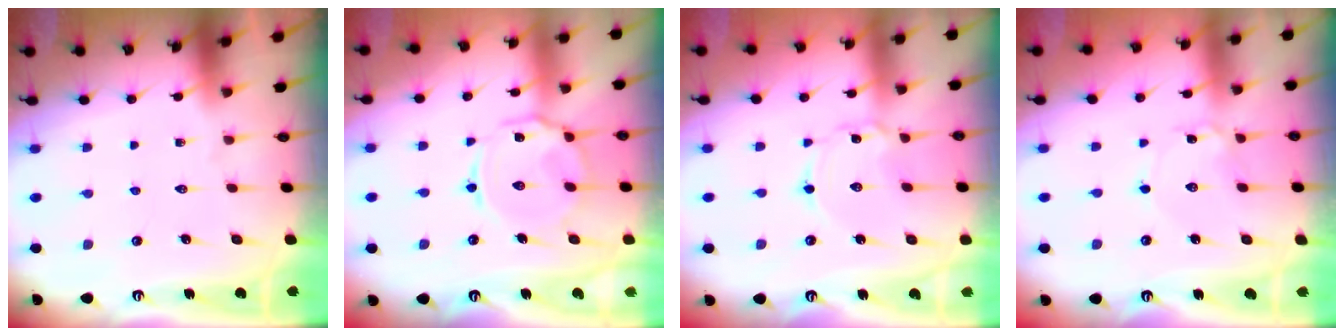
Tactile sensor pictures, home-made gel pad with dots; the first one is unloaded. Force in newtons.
{"total": 8.8, "press": 8.7, "slide": 0.7}
{"total": 2.0, "press": 2.0, "slide": 0.1}
{"total": 1.5, "press": 1.5, "slide": 0.1}